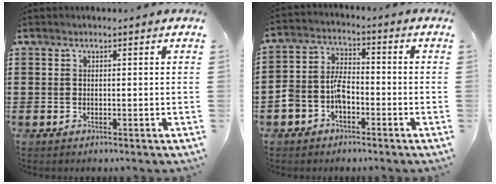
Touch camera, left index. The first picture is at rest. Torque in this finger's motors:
{"motor_torque": [0.69, 0.05, 0.27, 0.10]}